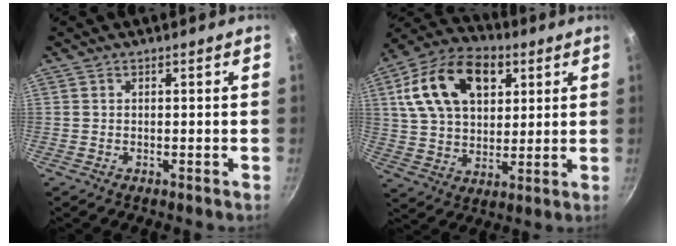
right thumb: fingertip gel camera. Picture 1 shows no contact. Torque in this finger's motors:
{"motor_torque": [1.21, 2.69, 0.91, -0.55, 0.20]}